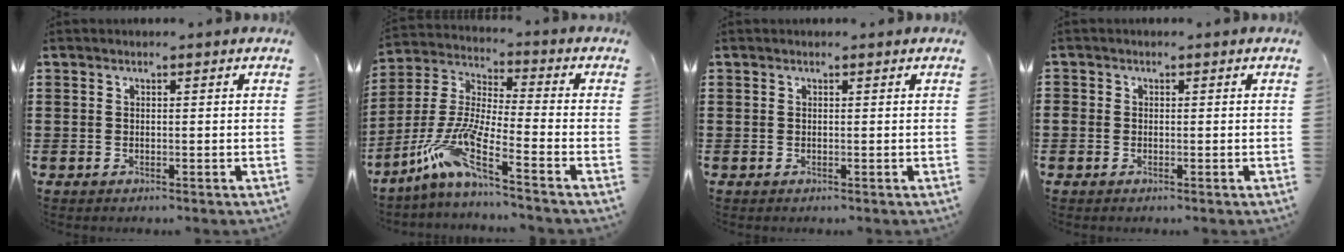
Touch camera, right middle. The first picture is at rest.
{"total": 9.8, "force": [-6.6, 0.6, 7.2], "torque": [-0.180, -0.028, -0.139]}
{"total": 0.0}
{"total": 0.9, "force": [-0.2, 0.8, 0.1], "torque": [-0.004, 0.005, -0.006]}